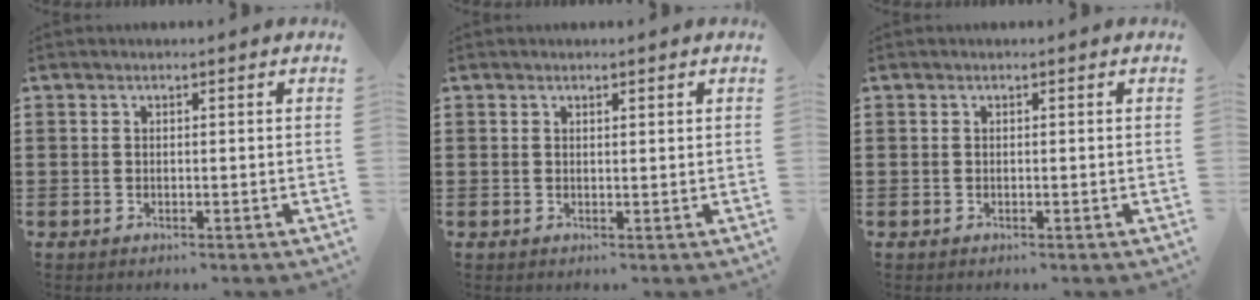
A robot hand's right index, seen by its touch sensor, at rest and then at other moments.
{"total": 0.7, "force": [0.5, 0.3, 0.3], "torque": [-0.007, 0.002, 0.009]}
{"total": 0.0}